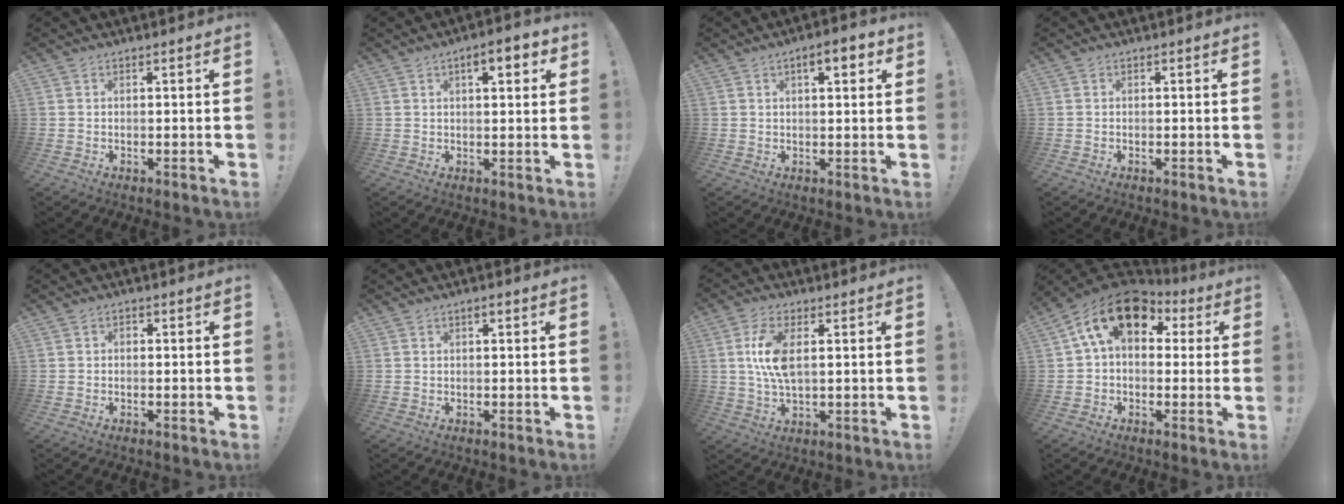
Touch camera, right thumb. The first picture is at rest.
{"total": 6.5, "force": [2.9, 2.1, 5.4], "torque": [-0.067, -0.010, 0.041]}
{"total": 5.9, "force": [2.5, 2.1, 4.9], "torque": [-0.065, -0.005, 0.036]}
{"total": 0.0}
{"total": 0.9, "force": [-0.5, 0.6, 0.5], "torque": [-0.007, 0.003, -0.010]}
{"total": 1.1, "force": [0.4, 0.4, 0.9], "torque": [-0.018, 0.002, 0.006]}
{"total": 10.0, "force": [1.6, 4.6, 8.7], "torque": [-0.164, -0.013, 0.025]}
{"total": 16.0, "force": [6.0, 9.7, 11.2], "torque": [-0.196, -0.007, 0.110]}